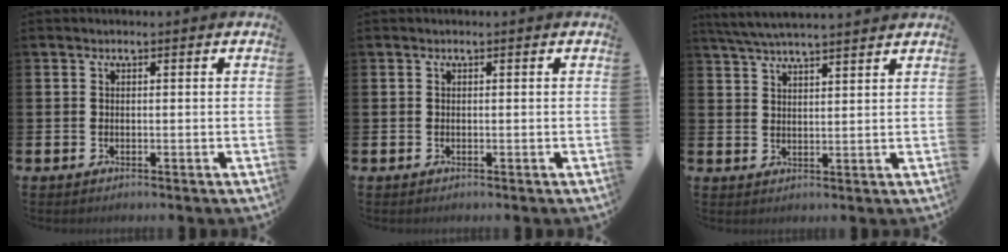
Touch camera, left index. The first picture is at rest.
{"total": 0.0}
{"total": 4.9, "force": [4.7, 0.1, 1.4], "torque": [-0.045, -0.015, 0.087]}